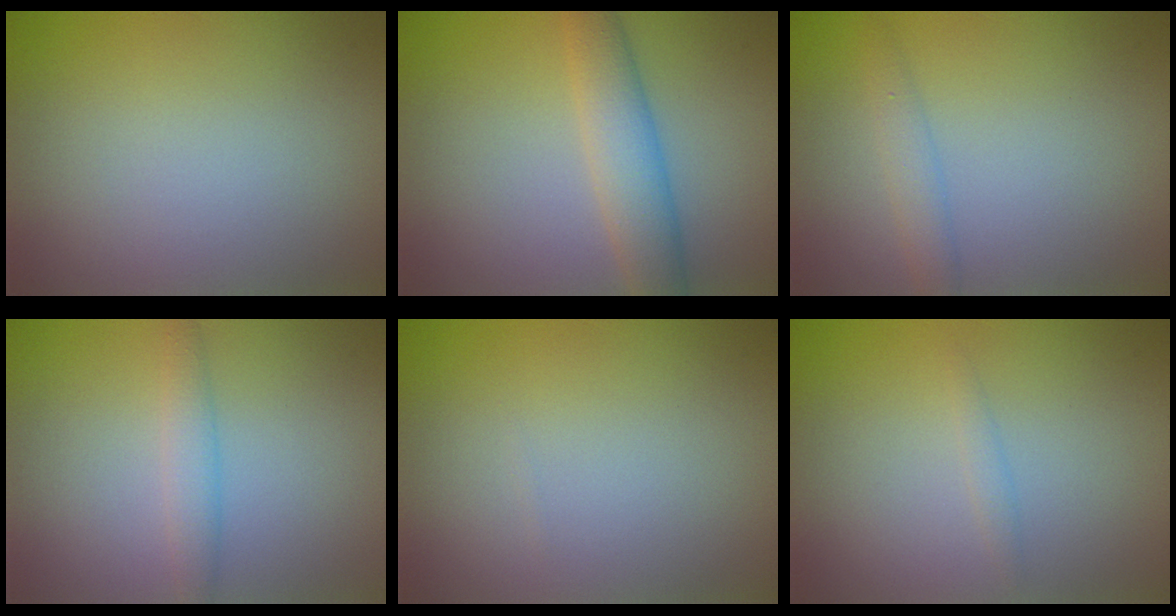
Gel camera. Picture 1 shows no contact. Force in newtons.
{"total": 4.3, "press": 4.3, "slide": 0.1}
{"total": 1.8, "press": 1.8, "slide": 0.0}
{"total": 1.9, "press": 1.9, "slide": 0.0}
{"total": 0.0}
{"total": 0.7, "press": 0.7, "slide": 0.0}